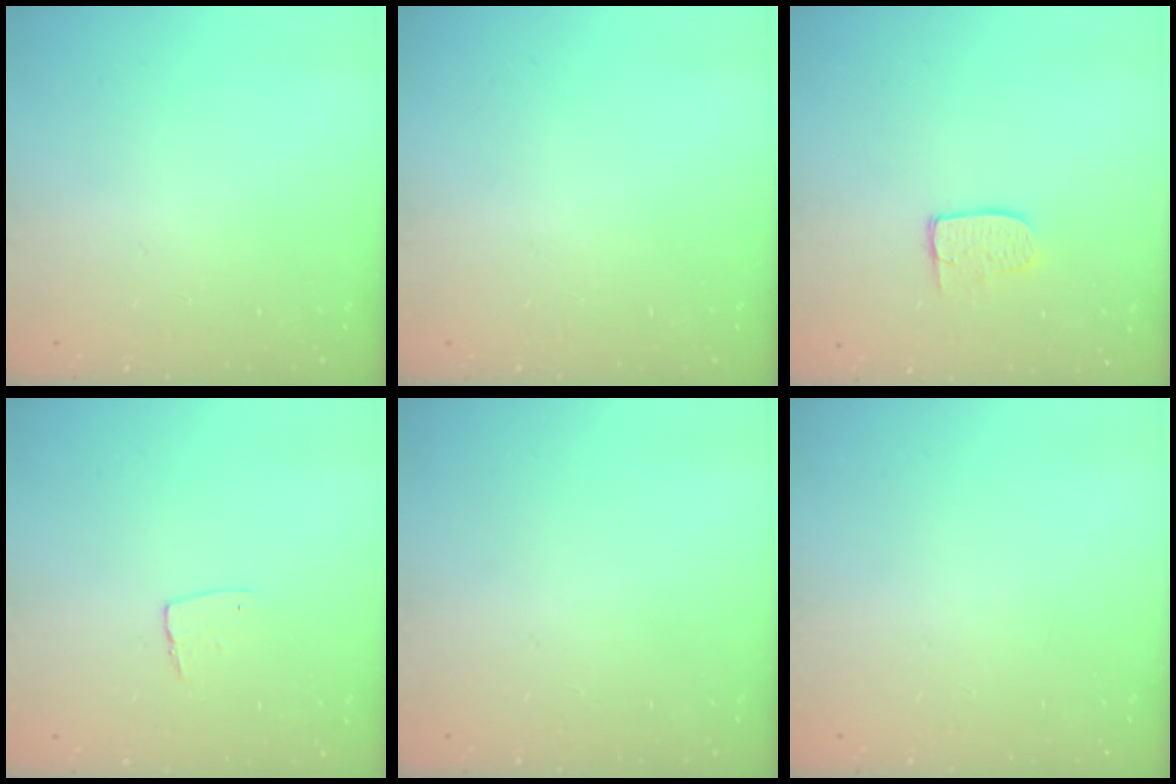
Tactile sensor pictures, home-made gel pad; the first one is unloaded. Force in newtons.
{"total": 0.0}
{"total": 6.7, "press": 6.7, "slide": 0.4}
{"total": 4.9, "press": 4.8, "slide": 0.3}
{"total": 0.0}
{"total": 0.0}